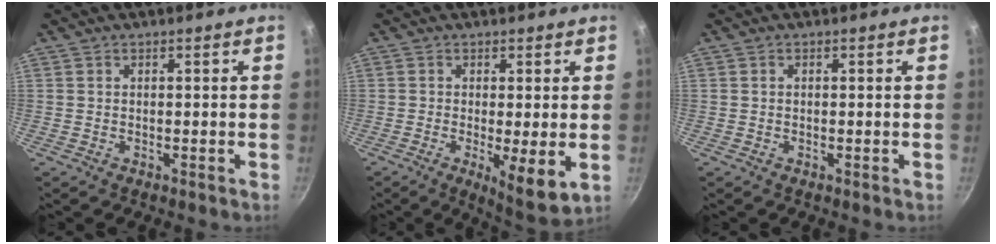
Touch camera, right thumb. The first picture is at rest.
{"total": 7.6, "force": [-1.0, 1.9, 7.3], "torque": [-0.101, -0.021, -0.008]}
{"total": 0.0}